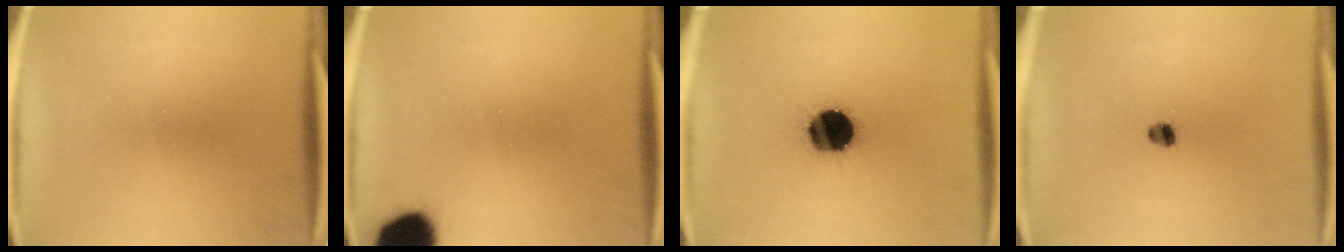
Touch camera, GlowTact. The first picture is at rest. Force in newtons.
{"total": 11.6}
{"total": 16.5}
{"total": 2.3}